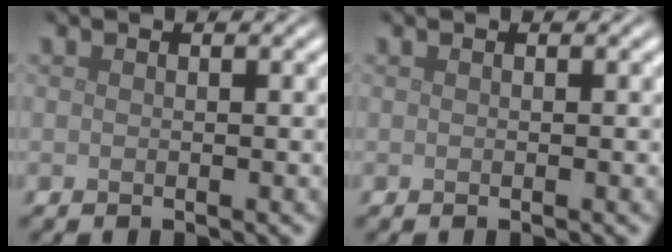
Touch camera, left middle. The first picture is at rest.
{"total": 0.0}